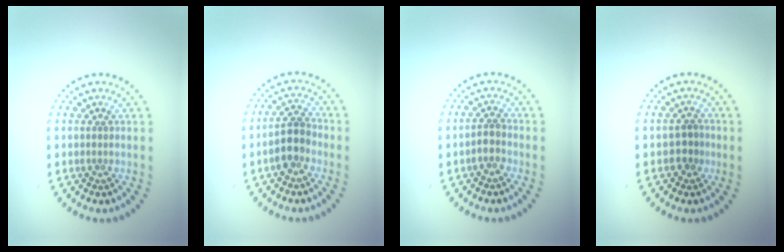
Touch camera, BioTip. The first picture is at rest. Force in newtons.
{"total": 2.9, "press": 2.7, "slide": 1.0}
{"total": 1.4, "press": 1.1, "slide": 0.8}
{"total": 1.6, "press": 1.5, "slide": 0.7}